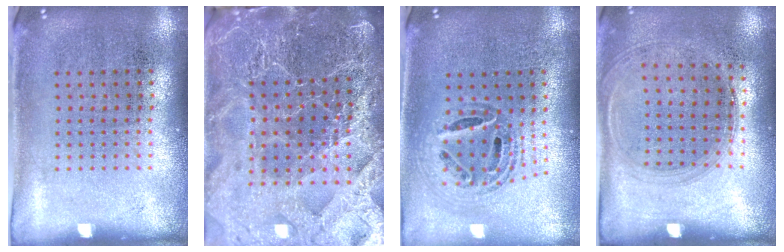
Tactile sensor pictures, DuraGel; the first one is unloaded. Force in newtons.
{"total": 5.0, "press": 4.6, "slide": 2.0}
{"total": 0.9, "press": 0.9, "slide": 0.2}
{"total": 1.3, "press": 1.2, "slide": 0.5}